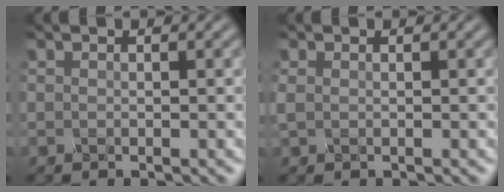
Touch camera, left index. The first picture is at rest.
{"total": 0.8, "force": [0.1, 0.6, 0.5], "torque": [-0.014, 0.001, 0.004]}